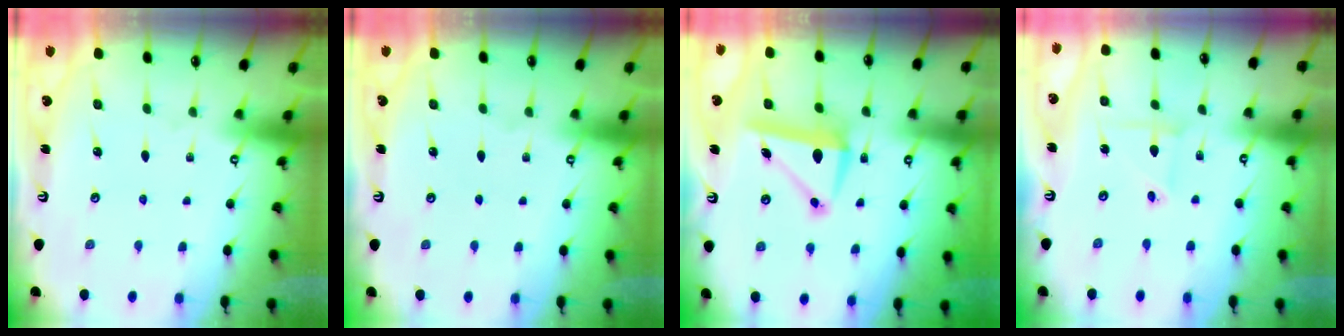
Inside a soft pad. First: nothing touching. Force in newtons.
{"total": 0.0}
{"total": 10.7, "press": 10.6, "slide": 1.2}
{"total": 3.0, "press": 3.0, "slide": 0.3}